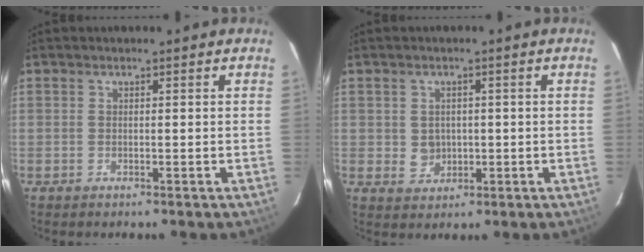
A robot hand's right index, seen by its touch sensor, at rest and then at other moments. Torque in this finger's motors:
{"motor_torque": [0.06, 0.11, -0.01, 0.00]}